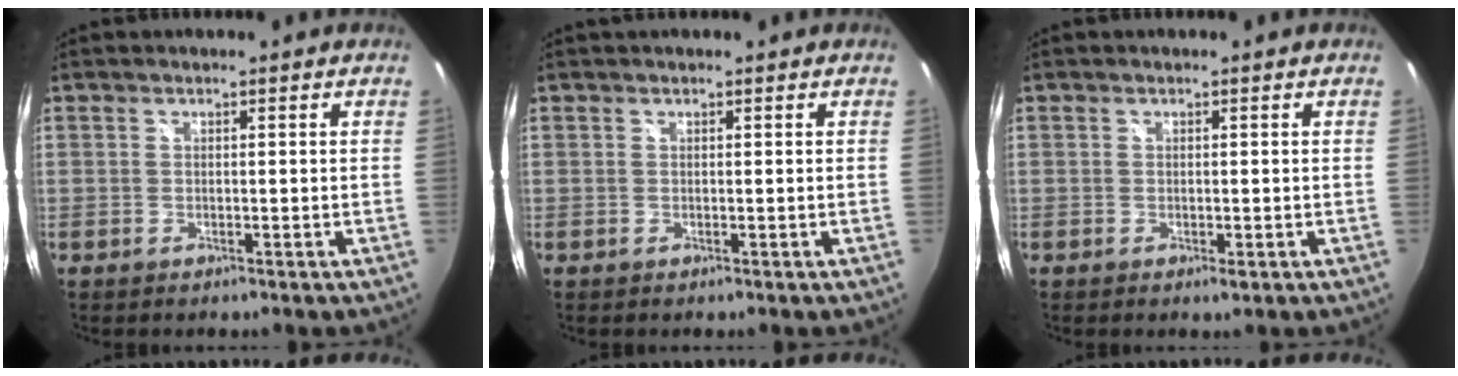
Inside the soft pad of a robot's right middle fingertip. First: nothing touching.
{"total": 0.9, "force": [0.7, 0.2, 0.5], "torque": [-0.012, 0.007, 0.009]}
{"total": 0.9, "force": [-0.2, 0.4, 0.8], "torque": [-0.015, -0.004, -0.003]}